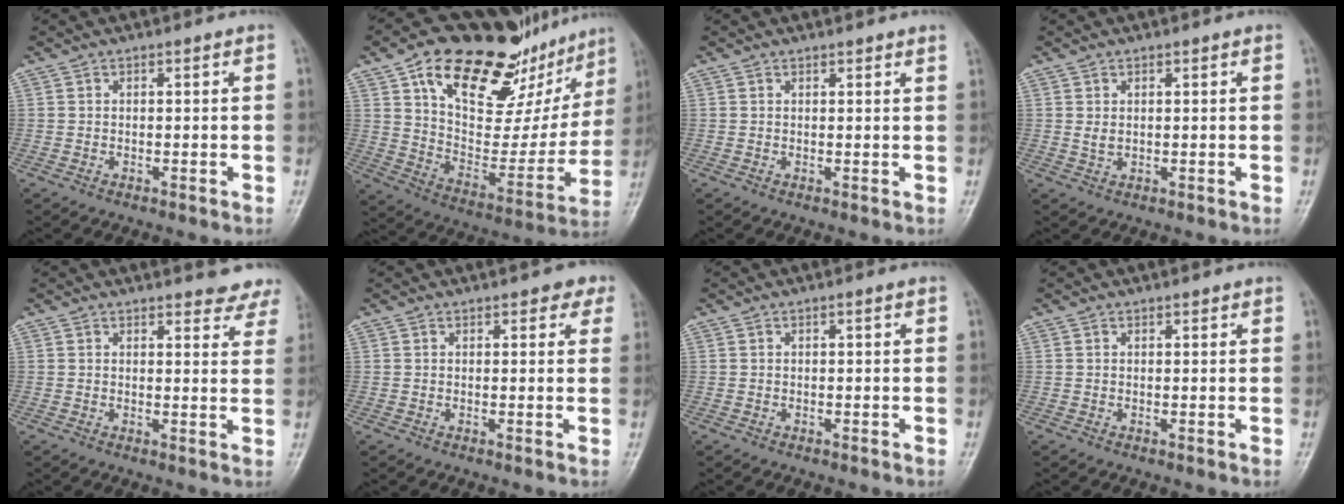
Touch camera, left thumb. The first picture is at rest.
{"total": 30.4, "force": [18.0, 14.3, 19.9], "torque": [-0.249, -0.030, 0.286]}
{"total": 1.7, "force": [1.6, 0.3, 0.5], "torque": [-0.001, -0.006, 0.018]}
{"total": 1.6, "force": [0.6, 1.1, 0.9], "torque": [-0.013, -0.007, 0.015]}
{"total": 8.0, "force": [7.5, 2.5, 1.2], "torque": [0.031, -0.036, 0.062]}
{"total": 2.6, "force": [1.9, 1.5, 1.0], "torque": [0.014, -0.006, 0.013]}
{"total": 0.0}
{"total": 0.6, "force": [0.5, 0.3, 0.0], "torque": [-0.002, -0.004, 0.006]}